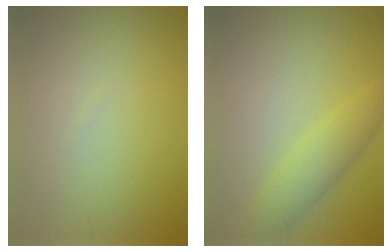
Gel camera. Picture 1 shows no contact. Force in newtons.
{"total": 3.0, "press": 3.0, "slide": 0.1}